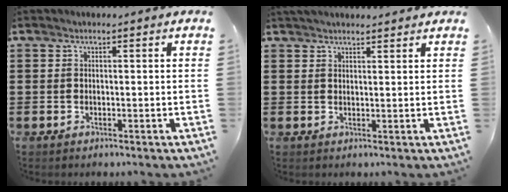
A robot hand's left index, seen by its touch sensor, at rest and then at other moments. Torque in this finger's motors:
{"motor_torque": [2.14, 0.00, 0.36, 0.14]}